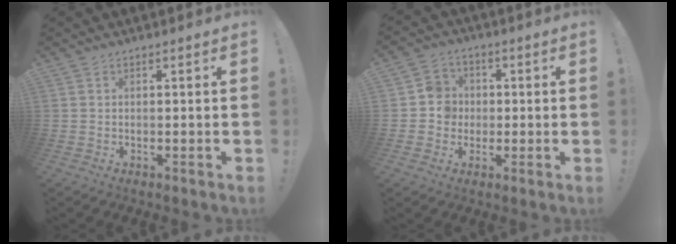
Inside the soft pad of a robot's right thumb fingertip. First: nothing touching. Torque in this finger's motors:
{"motor_torque": [0.30, 0.51, 0.24, -0.29, 0.00]}